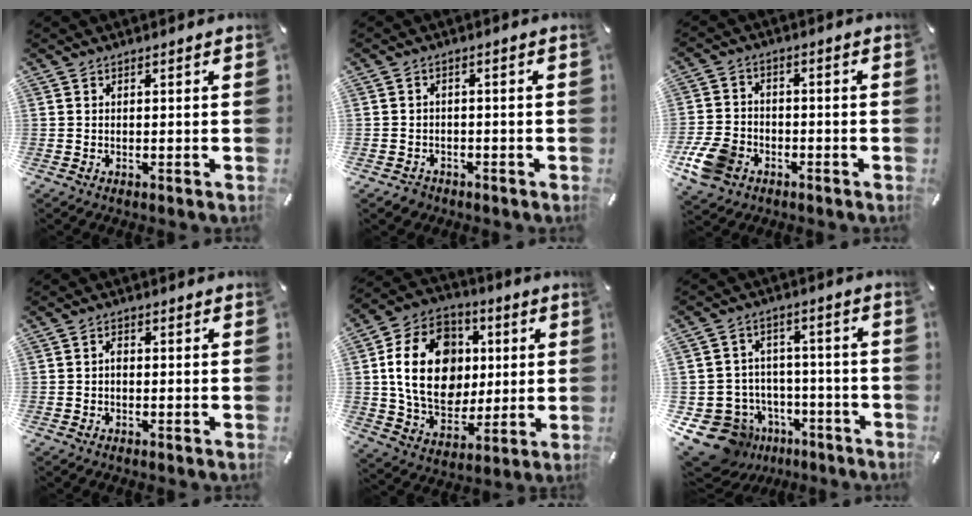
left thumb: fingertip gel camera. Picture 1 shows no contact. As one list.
[{"total": 2.6, "force": [-1.6, 2.0, 0.5], "torque": [-0.009, 0.011, -0.034]}, {"total": 9.5, "force": [-4.5, 7.0, 4.6], "torque": [-0.110, 0.024, -0.082]}, {"total": 1.4, "force": [-0.4, 0.8, 1.0], "torque": [-0.022, 0.003, -0.008]}, {"total": 20.5, "force": [2.3, 16.2, 12.4], "torque": [-0.239, 0.007, 0.044]}, {"total": 12.8, "force": [-7.4, 9.8, 3.6], "torque": [-0.067, 0.050, -0.119]}]